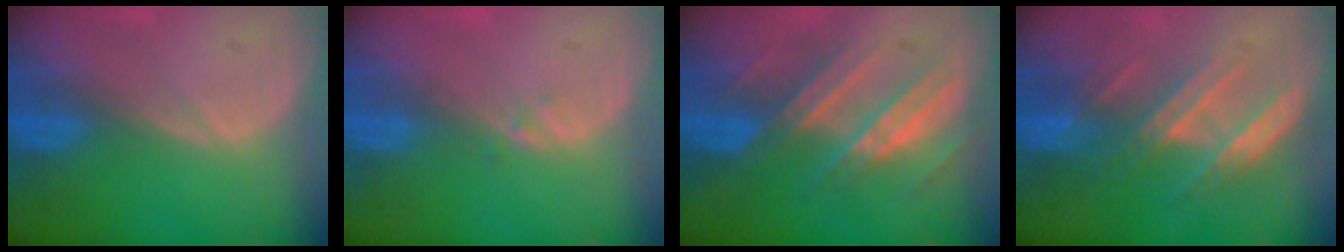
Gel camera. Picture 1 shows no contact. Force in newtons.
{"total": 0.7, "press": 0.6, "slide": 0.3}
{"total": 7.4, "press": 7.3, "slide": 0.9}
{"total": 7.4, "press": 6.7, "slide": 3.3}